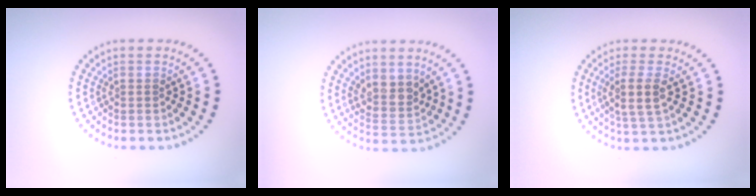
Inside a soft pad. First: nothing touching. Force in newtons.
{"total": 2.4, "press": 2.2, "slide": 1.1}
{"total": 2.7, "press": 2.3, "slide": 1.5}